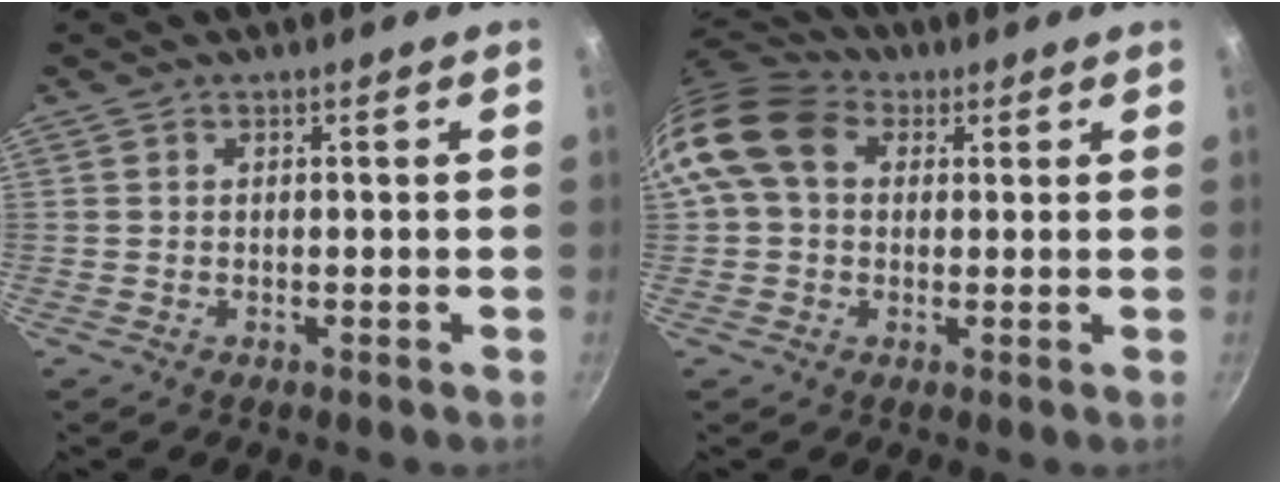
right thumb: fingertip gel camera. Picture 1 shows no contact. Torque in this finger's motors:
{"motor_torque": [-0.33, 1.04, 0.76, -0.63, 0.15]}